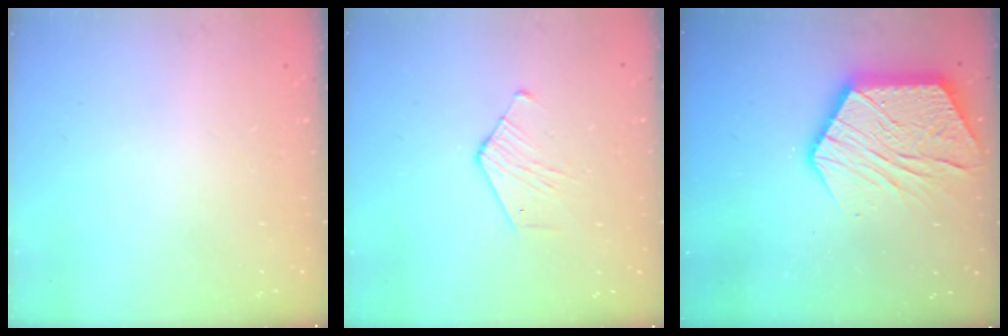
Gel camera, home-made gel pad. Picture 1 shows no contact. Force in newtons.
{"total": 4.3, "press": 4.3, "slide": 0.4}
{"total": 19.2, "press": 19.1, "slide": 1.5}